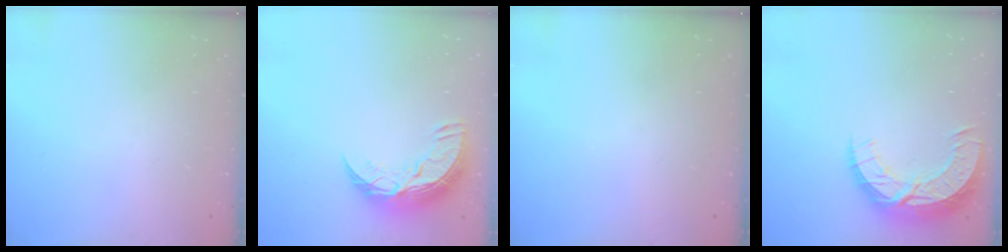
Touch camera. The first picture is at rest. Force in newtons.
{"total": 11.2, "press": 11.2, "slide": 0.7}
{"total": 0.0}
{"total": 12.6, "press": 12.6, "slide": 0.8}